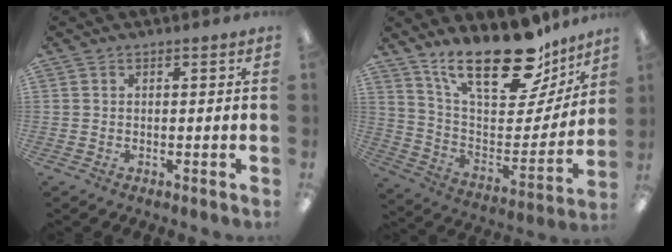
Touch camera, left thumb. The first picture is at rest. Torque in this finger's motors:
{"motor_torque": [2.45, 1.13, 1.34, -1.44, 0.15]}